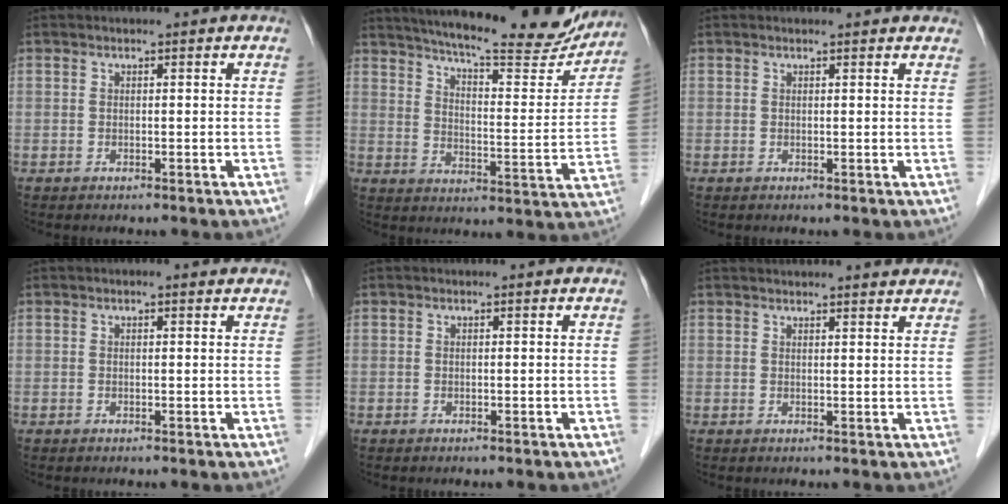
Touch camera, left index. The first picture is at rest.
{"total": 22.1, "force": [19.8, 2.8, 9.3], "torque": [-0.142, -0.035, 0.259]}
{"total": 3.7, "force": [3.5, 0.8, 1.0], "torque": [-0.012, 0.010, 0.028]}
{"total": 0.8, "force": [0.5, 0.3, 0.5], "torque": [-0.012, 0.006, 0.003]}
{"total": 0.0}
{"total": 8.3, "force": [8.0, 1.1, 2.2], "torque": [-0.022, 0.022, 0.083]}